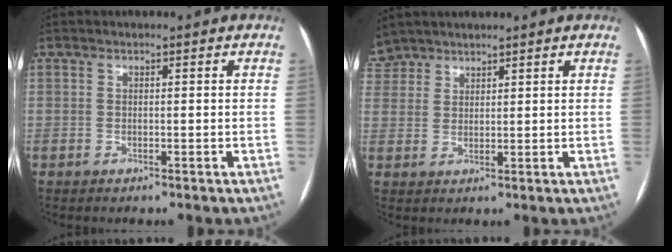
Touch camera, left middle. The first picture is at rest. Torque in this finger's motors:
{"motor_torque": [1.12, -1.02, 1.06, 0.07]}